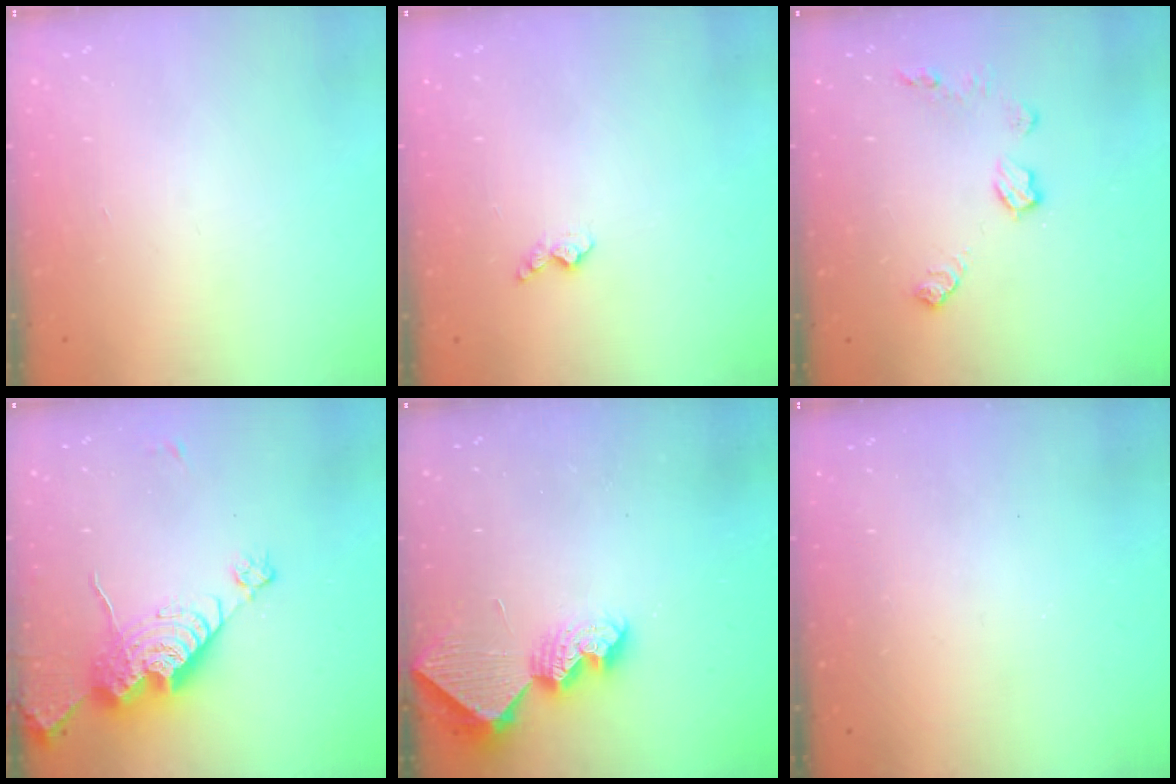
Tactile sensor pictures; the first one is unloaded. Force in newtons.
{"total": 4.4, "press": 4.4, "slide": 0.6}
{"total": 7.9, "press": 7.9, "slide": 0.3}
{"total": 15.9, "press": 15.9, "slide": 1.3}
{"total": 7.7, "press": 7.7, "slide": 0.7}
{"total": 0.0}